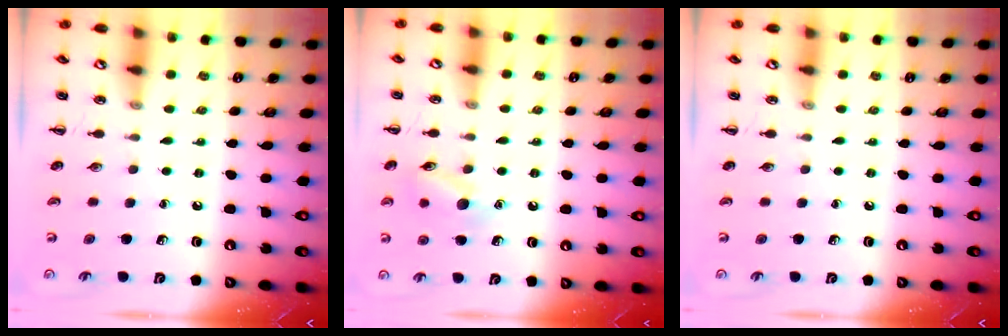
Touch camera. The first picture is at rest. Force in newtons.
{"total": 9.5, "press": 9.5, "slide": 1.1}
{"total": 0.0}